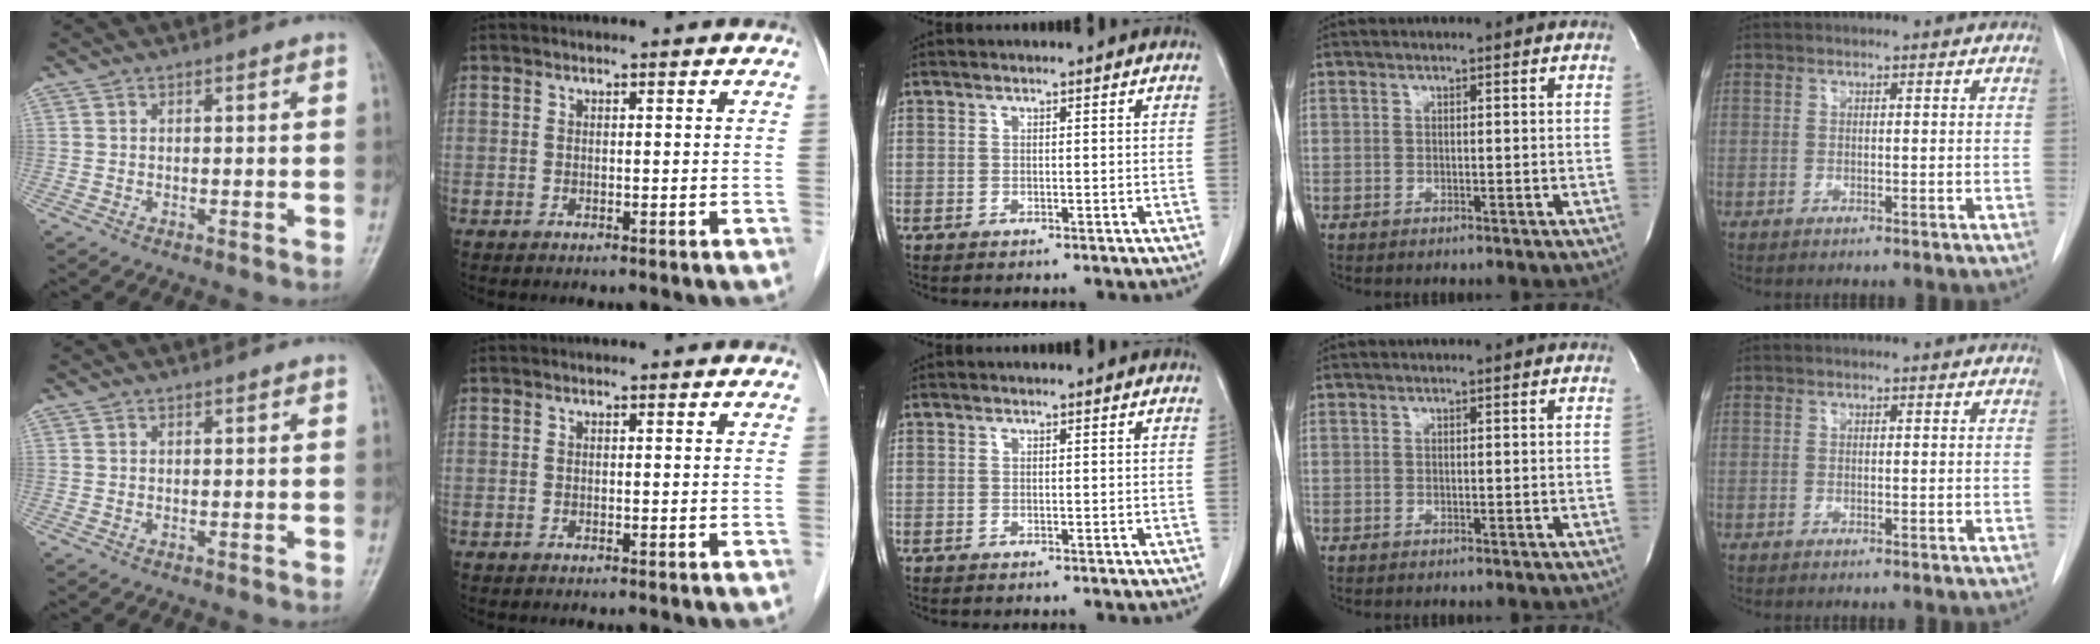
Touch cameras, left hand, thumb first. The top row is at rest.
{}